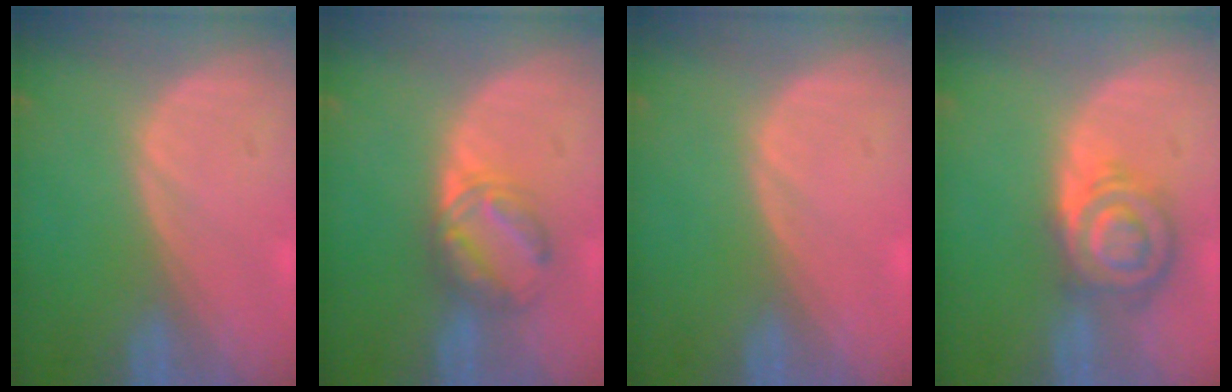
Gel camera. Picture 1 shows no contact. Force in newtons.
{"total": 5.8, "press": 5.5, "slide": 1.8}
{"total": 0.6, "press": 0.0, "slide": 0.6}
{"total": 7.0, "press": 7.0, "slide": 0.2}